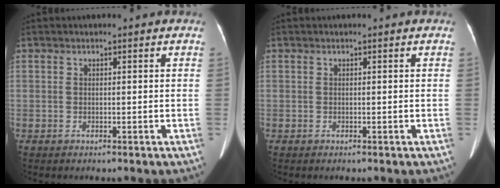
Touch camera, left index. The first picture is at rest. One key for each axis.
{"total": 0.0}